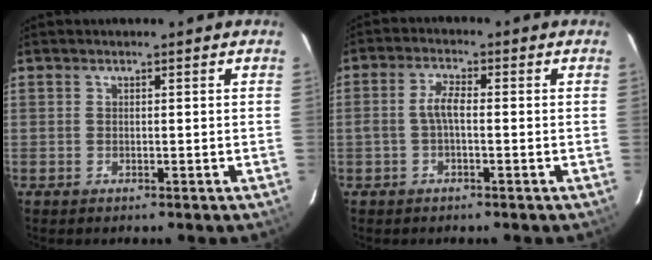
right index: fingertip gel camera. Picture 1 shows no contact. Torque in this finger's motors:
{"motor_torque": [0.48, -0.12, 0.28, 0.09]}